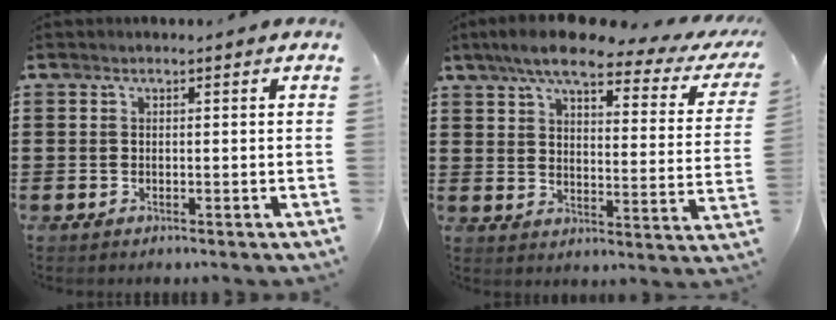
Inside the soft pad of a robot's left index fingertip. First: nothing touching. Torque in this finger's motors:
{"motor_torque": [1.11, -1.03, 0.49, 0.21]}